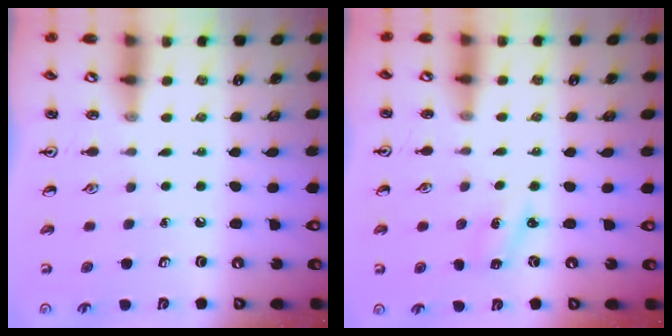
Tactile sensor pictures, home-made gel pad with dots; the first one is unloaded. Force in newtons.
{"total": 1.8, "press": 1.7, "slide": 0.7}